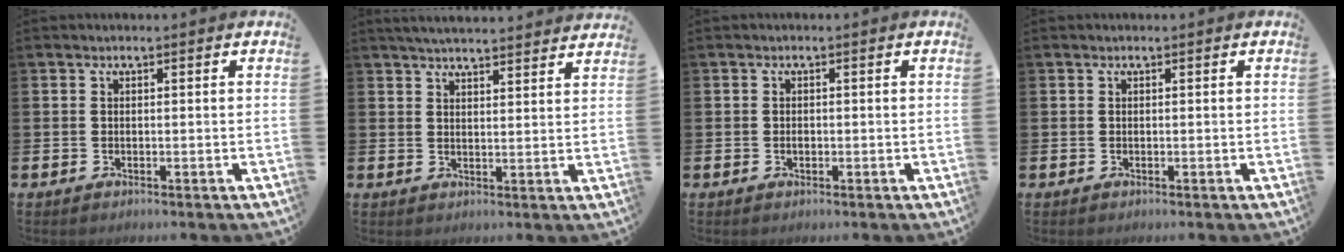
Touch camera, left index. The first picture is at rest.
{"total": 4.1, "force": [4.0, 0.0, 0.6], "torque": [-0.017, -0.023, 0.072]}
{"total": 0.8, "force": [-0.2, 0.5, 0.6], "torque": [-0.007, 0.000, -0.005]}
{"total": 0.0}